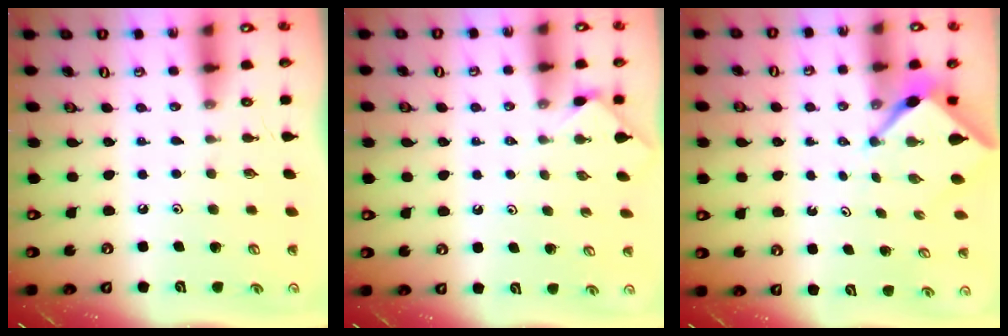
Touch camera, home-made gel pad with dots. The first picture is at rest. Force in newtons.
{"total": 3.0, "press": 2.9, "slide": 0.4}
{"total": 2.8, "press": 2.8, "slide": 0.3}